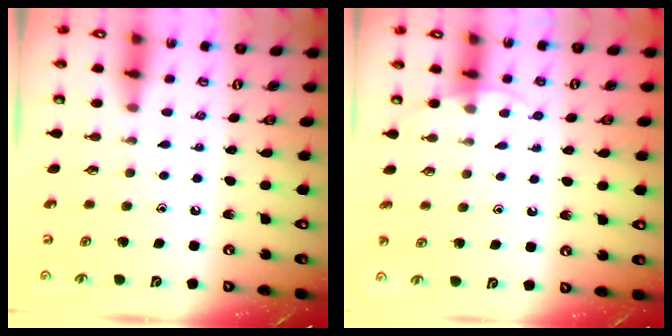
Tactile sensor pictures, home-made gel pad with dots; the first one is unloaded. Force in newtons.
{"total": 4.7, "press": 4.7, "slide": 0.3}